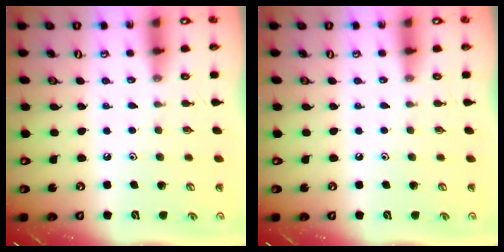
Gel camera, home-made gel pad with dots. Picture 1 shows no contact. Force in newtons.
{"total": 0.0}